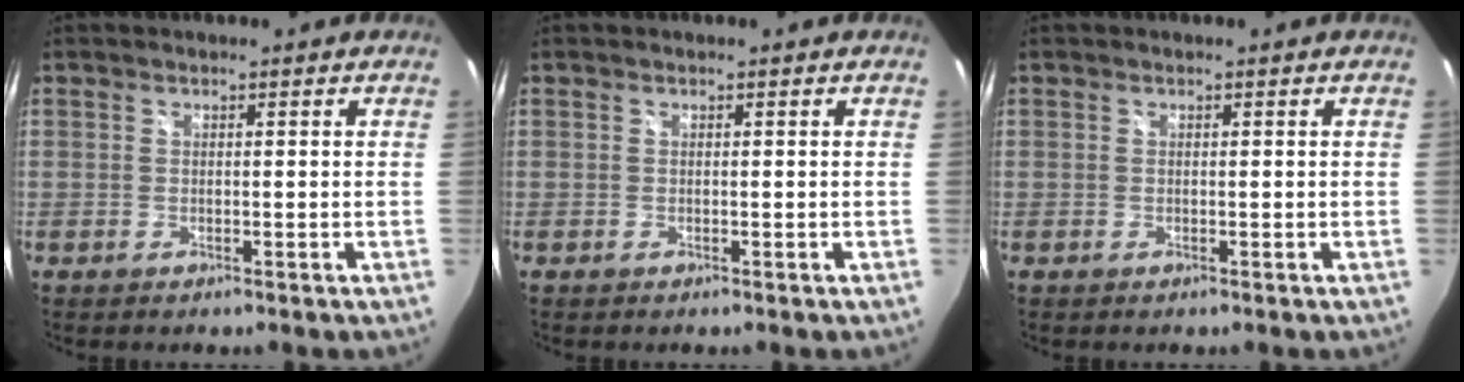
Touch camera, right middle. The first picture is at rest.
{"total": 0.0}
{"total": 0.0}